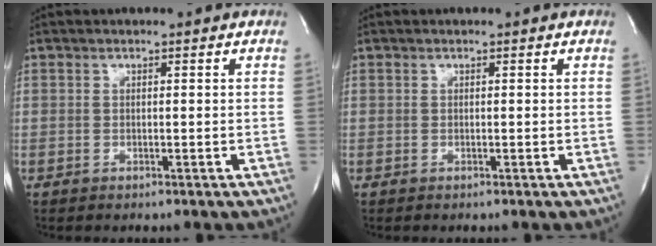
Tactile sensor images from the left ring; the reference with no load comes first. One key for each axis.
{"total": 0.0}